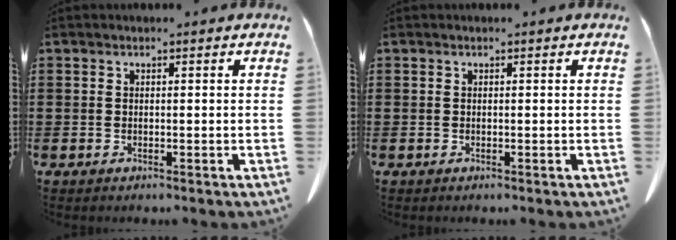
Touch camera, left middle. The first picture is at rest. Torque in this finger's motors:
{"motor_torque": [0.00, 0.00, -0.02, 0.01]}